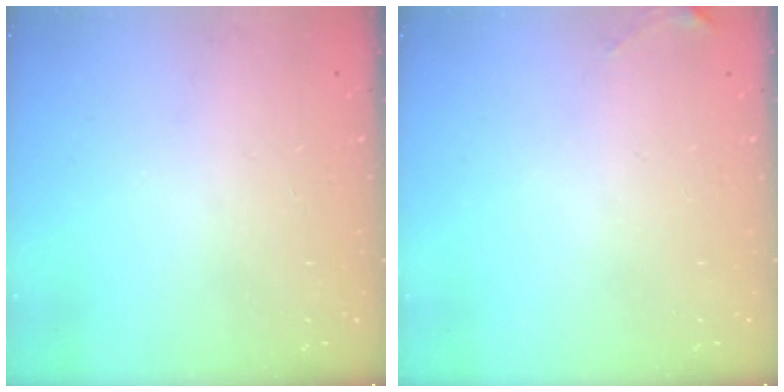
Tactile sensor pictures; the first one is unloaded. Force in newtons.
{"total": 5.4, "press": 5.1, "slide": 1.8}